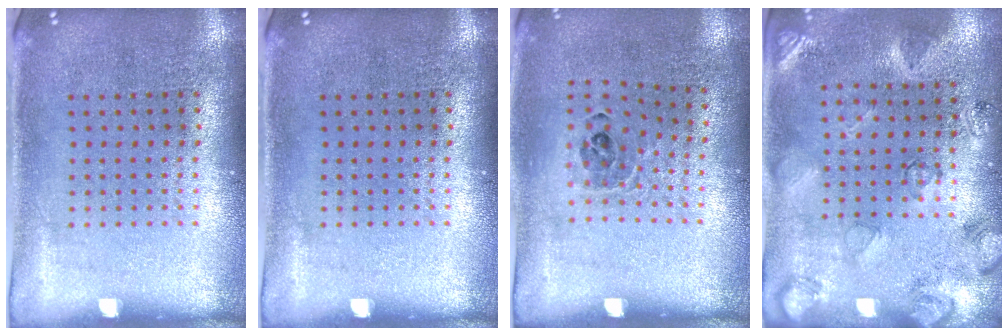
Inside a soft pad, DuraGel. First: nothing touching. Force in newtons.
{"total": 0.0}
{"total": 0.9, "press": 0.8, "slide": 0.4}
{"total": 2.6, "press": 1.7, "slide": 1.9}